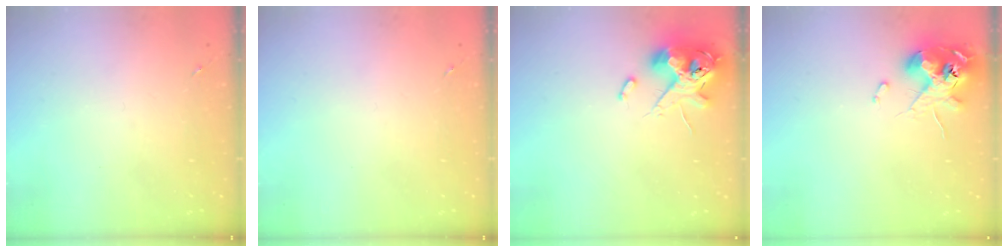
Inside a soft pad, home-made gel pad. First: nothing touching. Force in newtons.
{"total": 0.0}
{"total": 13.2, "press": 13.0, "slide": 2.3}
{"total": 11.6, "press": 11.4, "slide": 2.1}